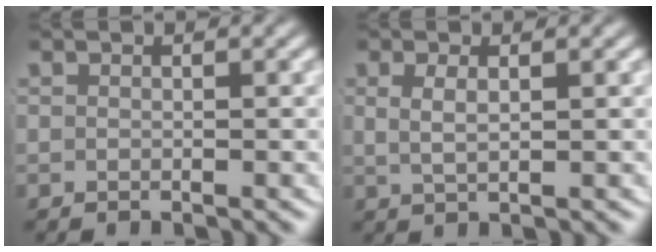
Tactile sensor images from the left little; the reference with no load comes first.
{"total": 2.0, "force": [0.7, 0.8, 1.7], "torque": [-0.030, -0.001, 0.019]}